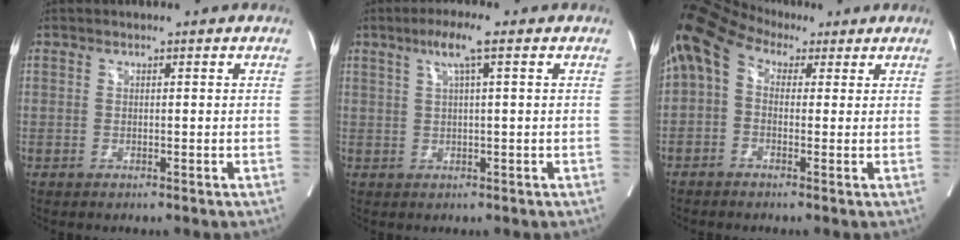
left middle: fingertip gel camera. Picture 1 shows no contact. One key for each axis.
{"total": 4.4, "fx": 2.0, "fy": -0.2, "fz": 3.9, "tx": -0.076, "ty": 0.009, "tz": 0.037}
{"total": 10.1, "fx": 4.2, "fy": 6.2, "fz": 6.8, "tx": -0.145, "ty": 0.067, "tz": 0.067}